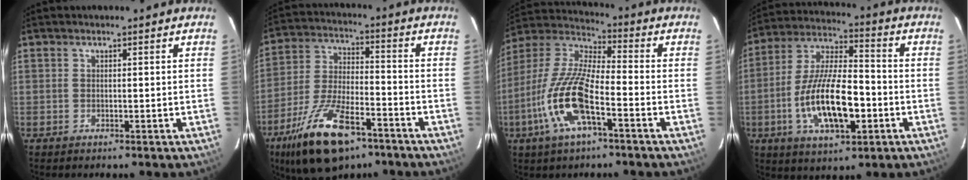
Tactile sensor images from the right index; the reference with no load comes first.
{"total": 17.4, "force": [-10.9, 6.9, 11.7], "torque": [-0.240, -0.023, -0.190]}
{"total": 15.4, "force": [-6.4, 4.2, 13.4], "torque": [-0.285, -0.009, -0.131]}
{"total": 17.0, "force": [-4.8, 6.3, 15.1], "torque": [-0.298, -0.001, -0.083]}